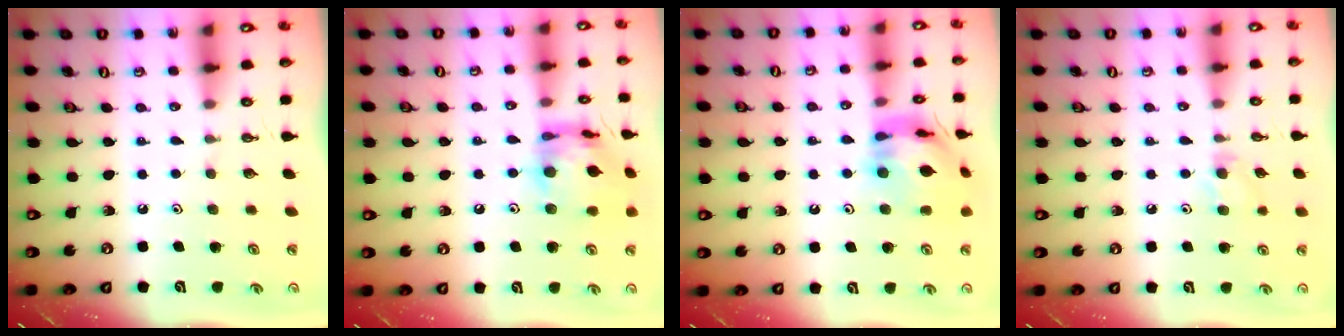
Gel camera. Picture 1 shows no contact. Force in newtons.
{"total": 15.2, "press": 15.2, "slide": 1.3}
{"total": 13.4, "press": 13.3, "slide": 1.5}
{"total": 5.6, "press": 5.5, "slide": 1.0}